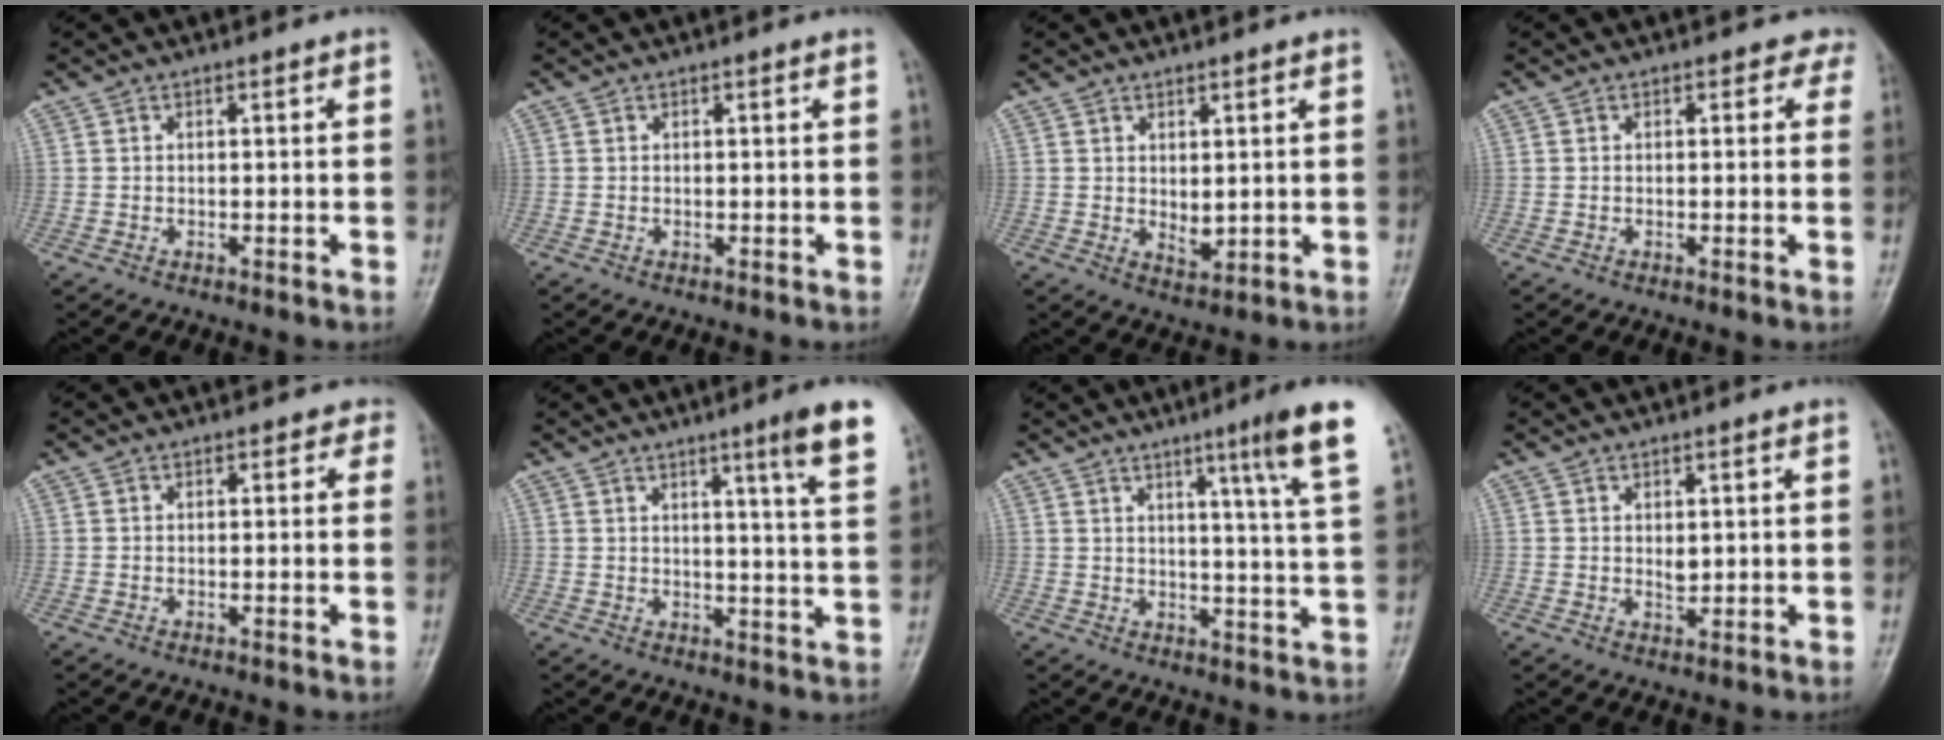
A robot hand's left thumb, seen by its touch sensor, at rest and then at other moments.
{"total": 0.0}
{"total": 3.0, "force": [0.9, 1.5, 2.4], "torque": [-0.037, -0.016, 0.020]}
{"total": 2.0, "force": [1.4, 1.4, 0.2], "torque": [0.022, -0.006, -0.005]}
{"total": 1.6, "force": [0.9, 1.3, 0.3], "torque": [0.020, -0.003, -0.007]}
{"total": 9.0, "force": [5.4, -0.2, 7.2], "torque": [-0.093, -0.035, 0.067]}
{"total": 12.1, "force": [7.0, -0.3, 9.8], "torque": [-0.133, -0.039, 0.087]}
{"total": 1.8, "force": [0.7, 0.9, 1.4], "torque": [-0.020, -0.008, 0.013]}